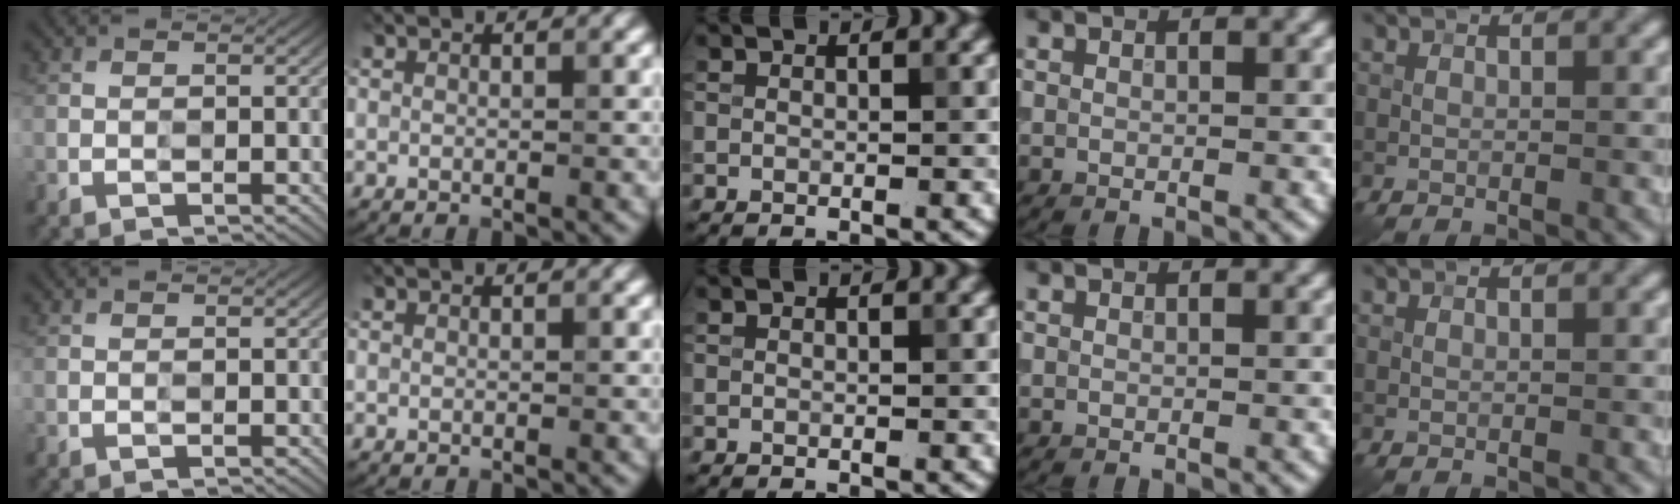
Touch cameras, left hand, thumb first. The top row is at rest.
{}